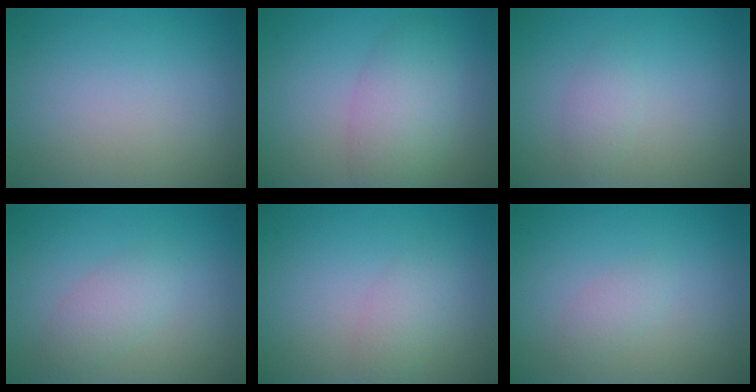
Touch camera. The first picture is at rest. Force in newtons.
{"total": 4.3, "press": 4.3, "slide": 0.2}
{"total": 1.4, "press": 1.4, "slide": 0.0}
{"total": 2.2, "press": 2.2, "slide": 0.2}
{"total": 1.9, "press": 1.9, "slide": 0.1}
{"total": 1.2, "press": 1.2, "slide": 0.0}